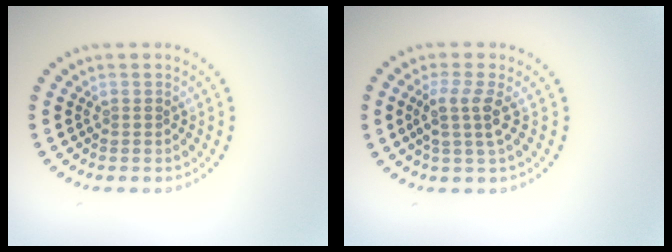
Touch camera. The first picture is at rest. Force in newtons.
{"total": 2.6, "press": 2.0, "slide": 1.6}